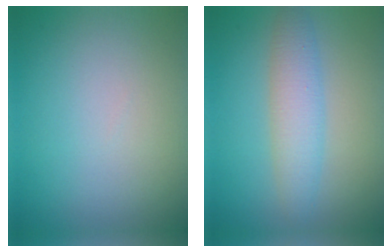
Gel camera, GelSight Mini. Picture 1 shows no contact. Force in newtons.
{"total": 3.5, "press": 3.5, "slide": 0.0}